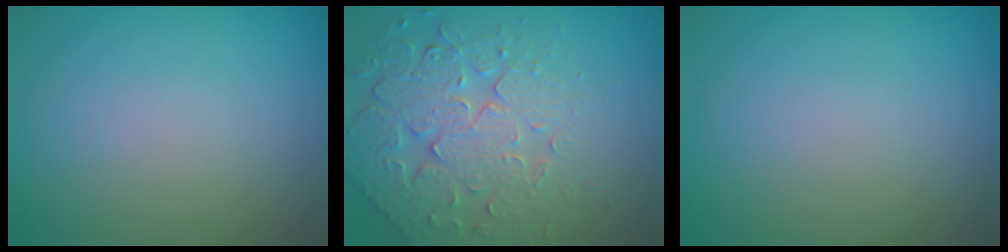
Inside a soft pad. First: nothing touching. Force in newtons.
{"total": 5.5, "press": 5.0, "slide": 2.1}
{"total": 0.0}